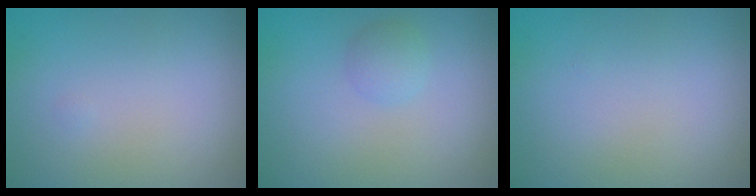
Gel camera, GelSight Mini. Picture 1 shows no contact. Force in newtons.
{"total": 1.3, "press": 1.3, "slide": 0.0}
{"total": 0.0}